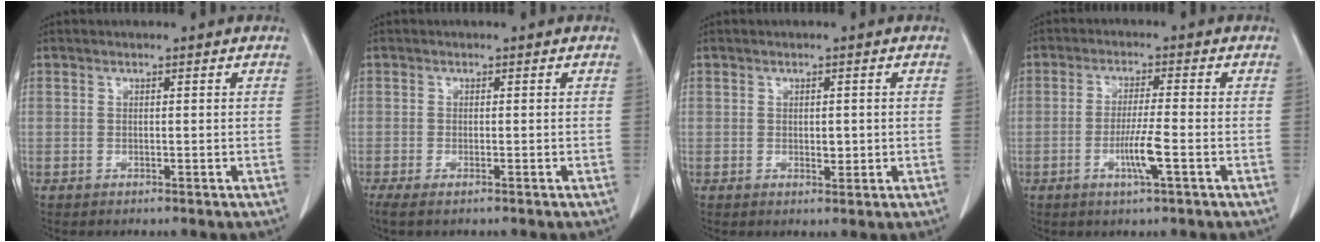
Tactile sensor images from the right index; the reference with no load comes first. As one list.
[{"total": 2.0, "force": [-1.4, 0.5, 1.3], "torque": [-0.020, -0.004, -0.020]}, {"total": 1.8, "force": [0.1, 1.0, 1.5], "torque": [-0.020, -0.001, 0.008]}, {"total": 5.3, "force": [-1.8, -0.2, 5.0], "torque": [-0.092, -0.008, -0.032]}]